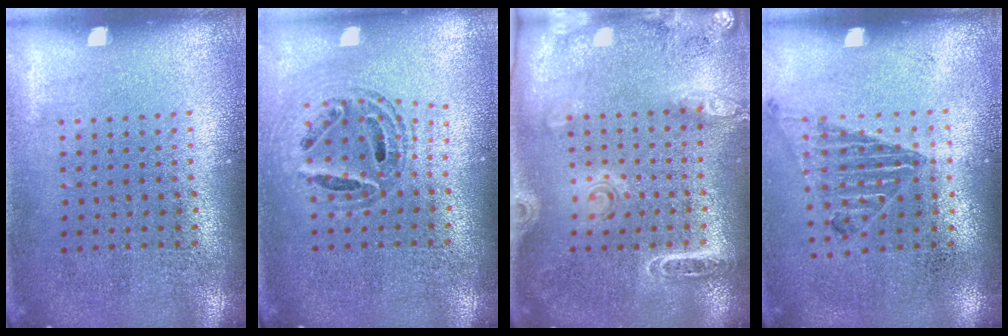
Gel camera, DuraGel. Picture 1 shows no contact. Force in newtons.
{"total": 0.9, "press": 0.9, "slide": 0.1}
{"total": 1.7, "press": 1.7, "slide": 0.1}
{"total": 1.0, "press": 1.0, "slide": 0.2}